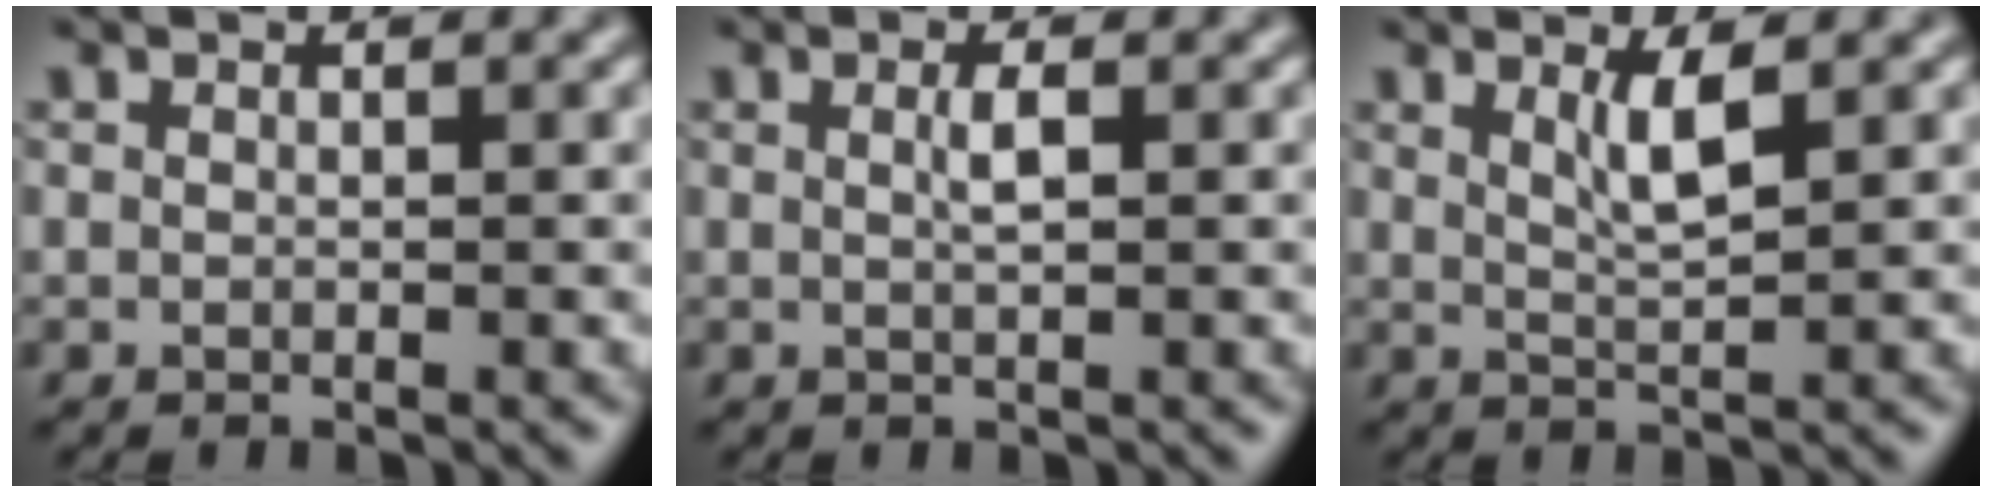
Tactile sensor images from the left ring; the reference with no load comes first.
{"total": 1.3, "force": [0.3, 0.2, 1.3], "torque": [-0.025, 0.004, 0.004]}
{"total": 2.5, "force": [1.2, 0.5, 2.1], "torque": [-0.036, -0.005, 0.021]}